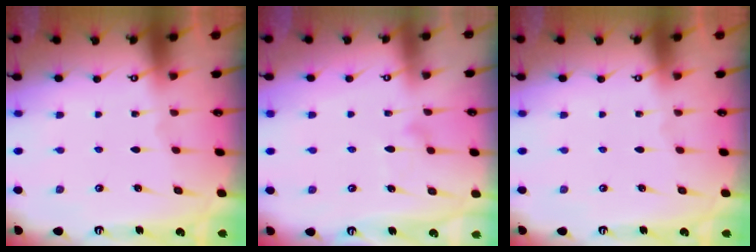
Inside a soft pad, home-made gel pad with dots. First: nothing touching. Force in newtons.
{"total": 8.1, "press": 8.1, "slide": 0.5}
{"total": 0.0}